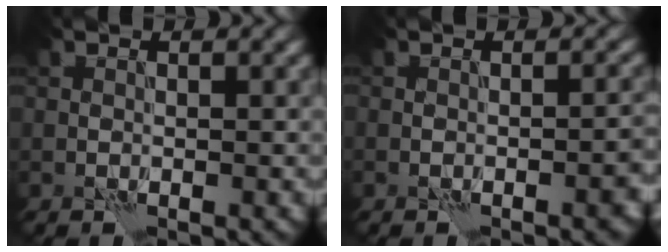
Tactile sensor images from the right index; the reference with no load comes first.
{"total": 1.9, "force": [-1.0, 0.4, 1.5], "torque": [-0.020, 0.005, -0.015]}